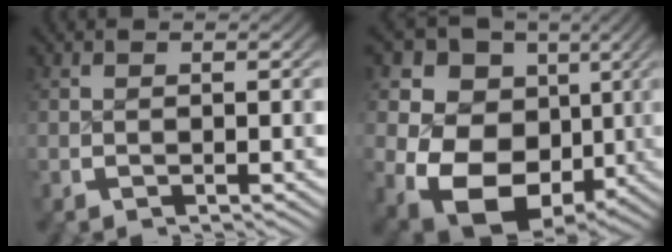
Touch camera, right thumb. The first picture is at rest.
{"total": 17.1, "force": [-3.0, 13.4, 10.1], "torque": [-0.207, -0.061, -0.041]}